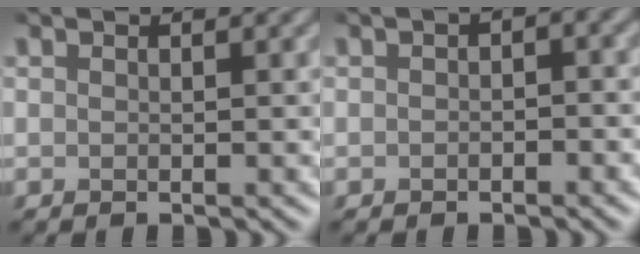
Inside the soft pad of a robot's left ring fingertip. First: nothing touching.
{"total": 1.6, "force": [-0.3, 0.9, 1.2], "torque": [-0.017, 0.004, -0.006]}